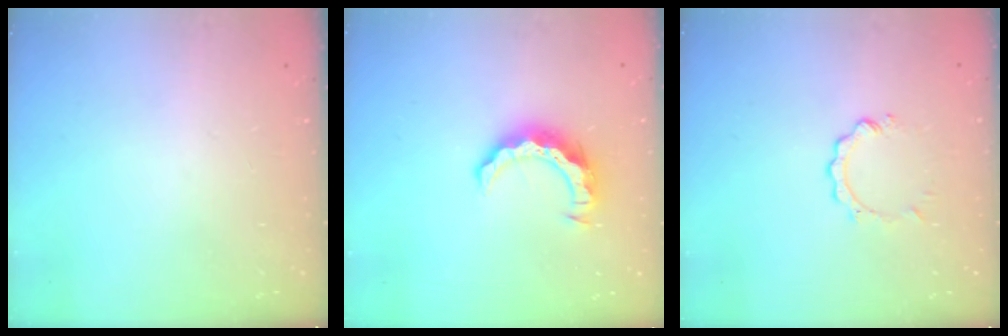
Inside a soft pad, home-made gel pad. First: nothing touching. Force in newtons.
{"total": 8.9, "press": 8.9, "slide": 0.9}
{"total": 2.1, "press": 2.1, "slide": 0.2}